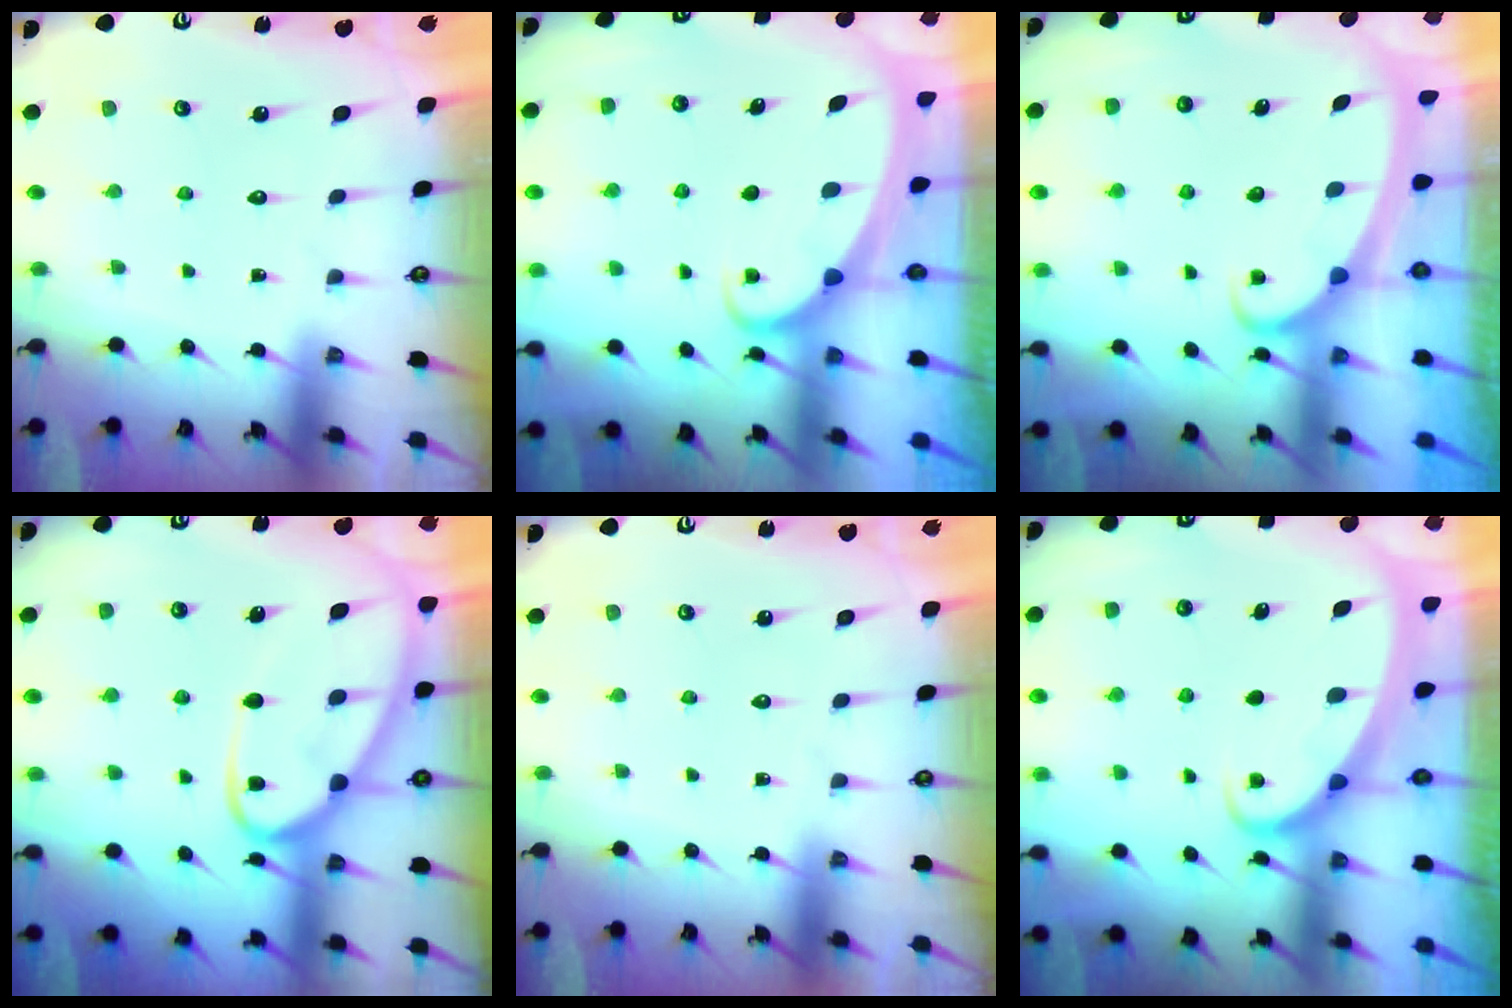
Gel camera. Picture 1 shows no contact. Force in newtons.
{"total": 2.0, "press": 2.0, "slide": 0.2}
{"total": 2.4, "press": 2.4, "slide": 0.3}
{"total": 13.1, "press": 13.0, "slide": 0.8}
{"total": 0.0}
{"total": 2.0, "press": 2.0, "slide": 0.2}